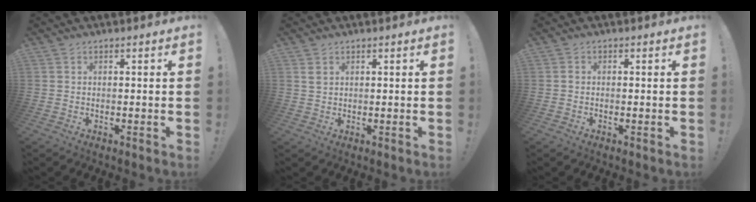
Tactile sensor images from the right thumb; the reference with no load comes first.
{"total": 1.9, "force": [1.0, 1.2, 1.0], "torque": [-0.013, -0.001, 0.018]}
{"total": 0.7, "force": [-0.6, 0.3, 0.1], "torque": [-0.013, 0.006, -0.008]}